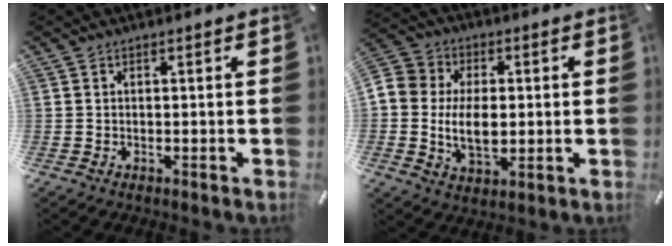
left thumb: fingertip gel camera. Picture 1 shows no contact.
{"total": 11.3, "force": [-1.0, 8.4, 7.5], "torque": [-0.145, 0.005, -0.018]}